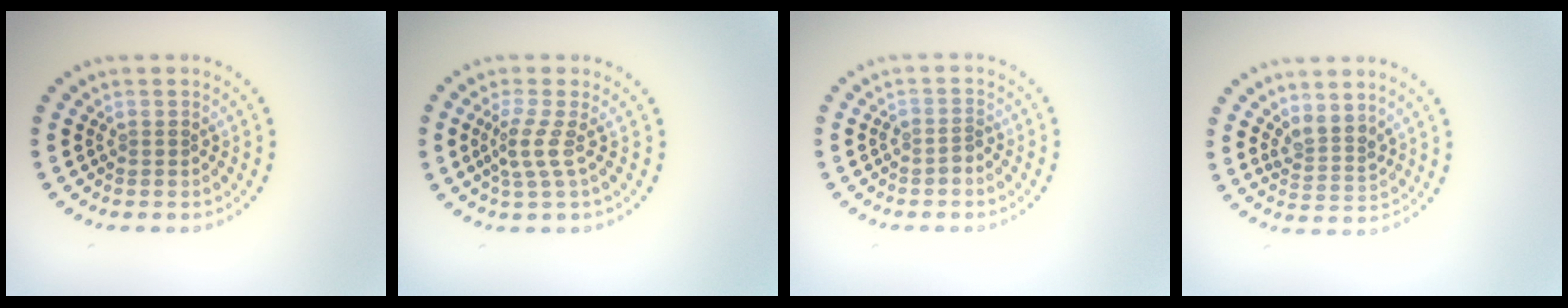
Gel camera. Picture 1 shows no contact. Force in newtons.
{"total": 2.2, "press": 1.5, "slide": 1.6}
{"total": 1.0, "press": 0.8, "slide": 0.6}
{"total": 2.3, "press": 1.8, "slide": 1.5}